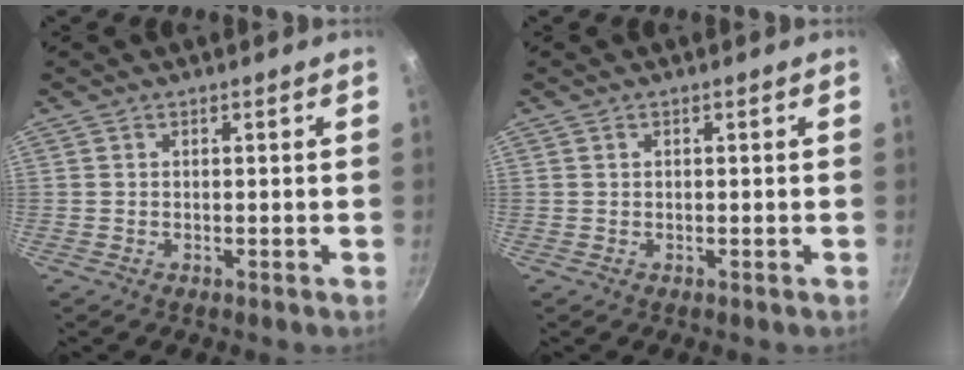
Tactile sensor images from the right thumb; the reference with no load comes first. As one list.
[{"total": 0.0}]